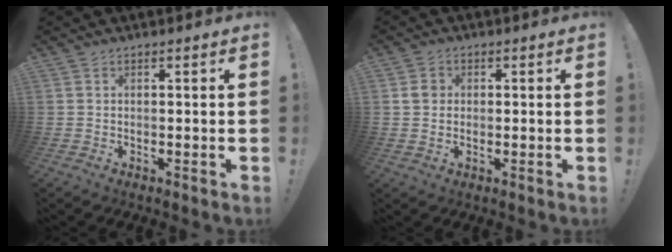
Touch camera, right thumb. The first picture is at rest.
{"total": 3.4, "force": [0.4, 2.8, 1.8], "torque": [-0.025, 0.004, 0.004]}